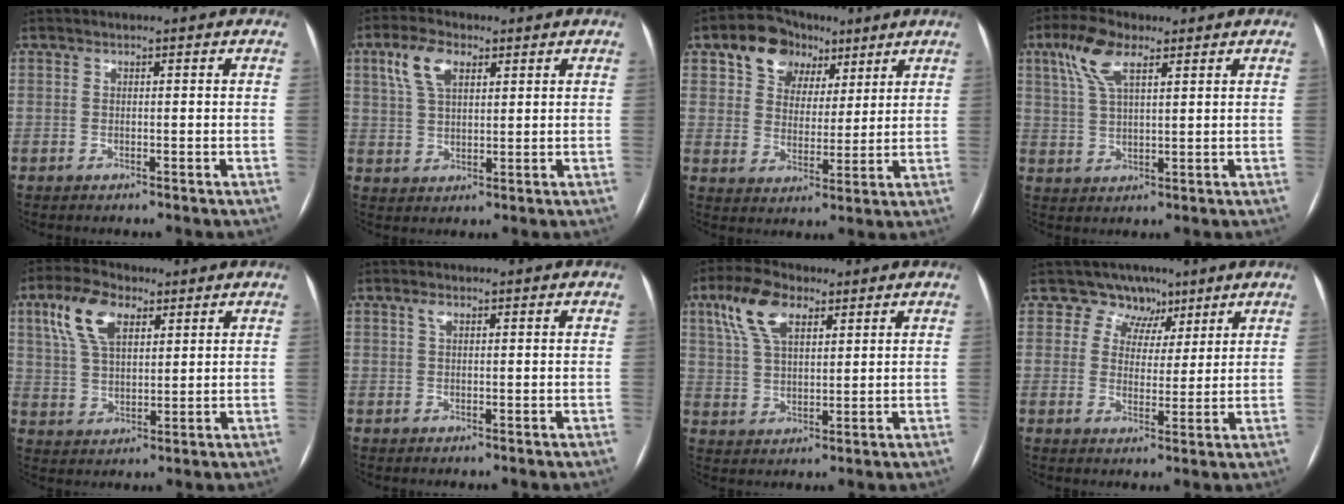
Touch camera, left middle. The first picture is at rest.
{"total": 6.5, "force": [3.1, 3.1, 4.8], "torque": [-0.105, 0.019, 0.062]}
{"total": 9.5, "force": [5.2, 7.0, 3.8], "torque": [-0.064, 0.032, 0.088]}
{"total": 7.3, "force": [3.9, 2.3, 5.7], "torque": [-0.127, 0.020, 0.078]}
{"total": 9.5, "force": [4.6, 4.6, 6.8], "torque": [-0.147, 0.025, 0.090]}
{"total": 1.3, "force": [0.6, 0.6, 0.9], "torque": [-0.021, 0.008, 0.012]}
{"total": 9.2, "force": [4.8, 4.2, 6.6], "torque": [-0.144, 0.024, 0.094]}
{"total": 6.2, "force": [4.1, 4.6, -0.4], "torque": [0.019, -0.001, 0.054]}